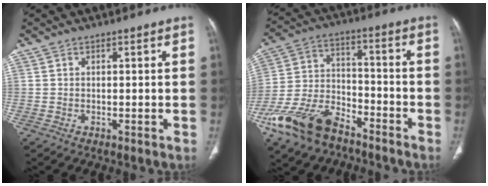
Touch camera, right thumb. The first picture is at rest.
{"total": 15.7, "force": [-10.7, 8.1, 8.1], "torque": [-0.156, 0.054, -0.201]}